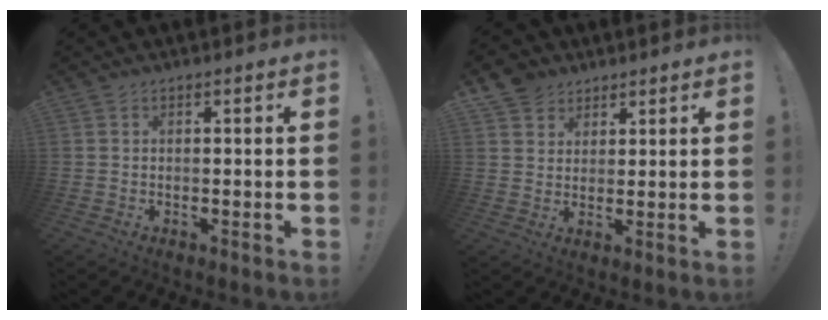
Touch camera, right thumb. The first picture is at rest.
{"total": 6.1, "force": [4.1, 4.5, 0.6], "torque": [-0.004, -0.031, 0.079]}